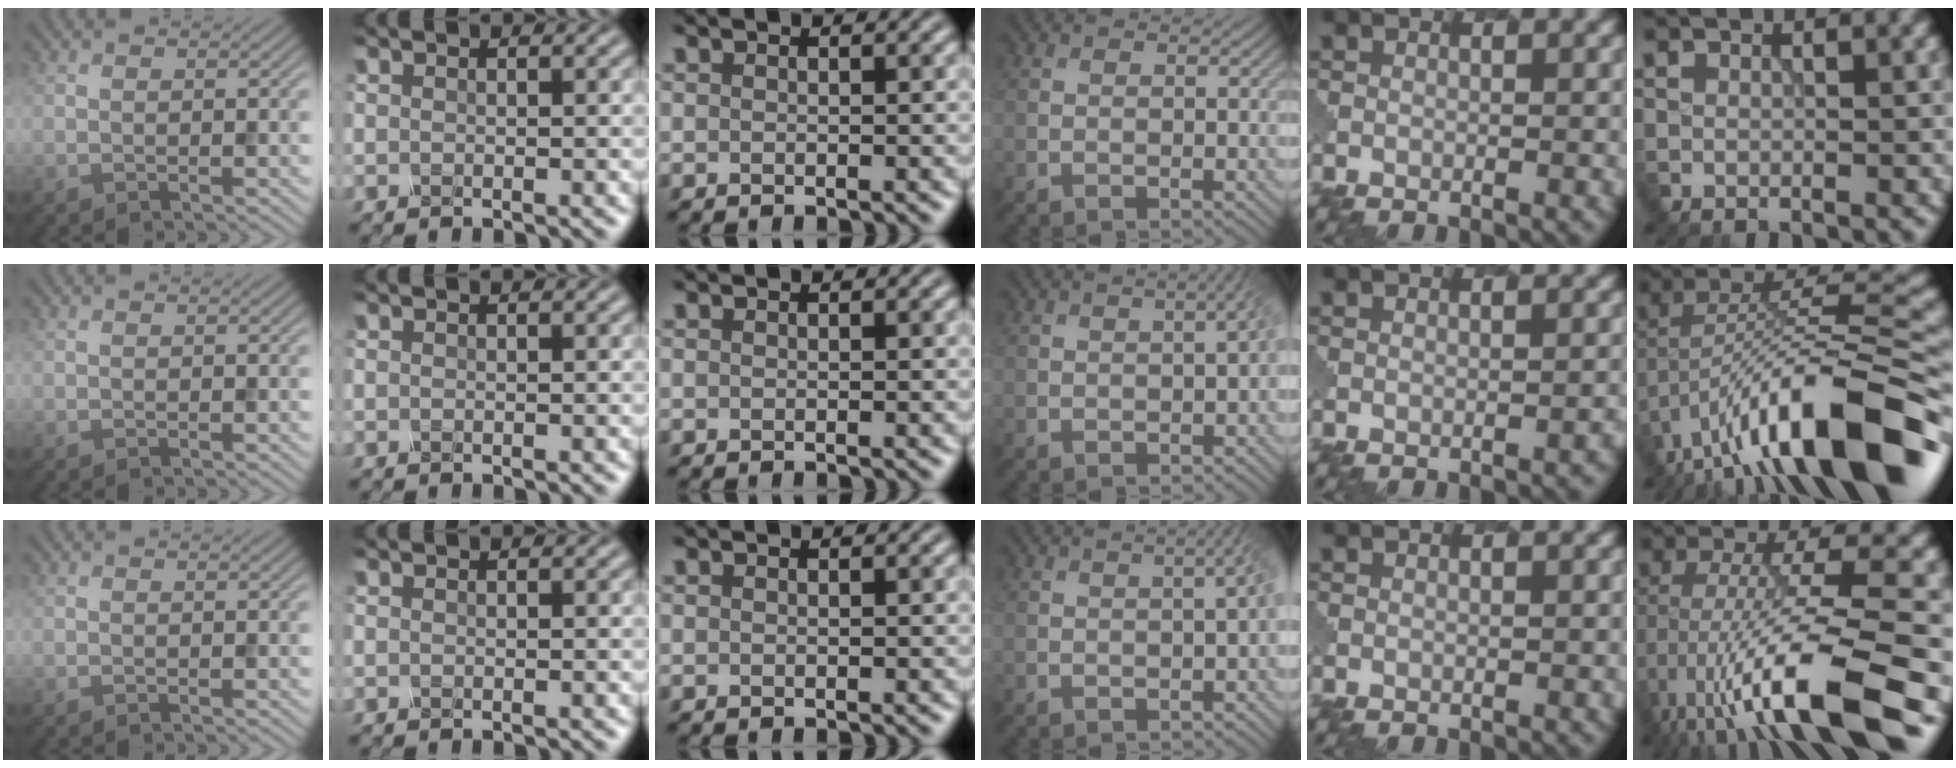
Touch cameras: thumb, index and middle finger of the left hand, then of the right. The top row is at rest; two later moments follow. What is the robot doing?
{"motion": "pour", "object": "mug"}